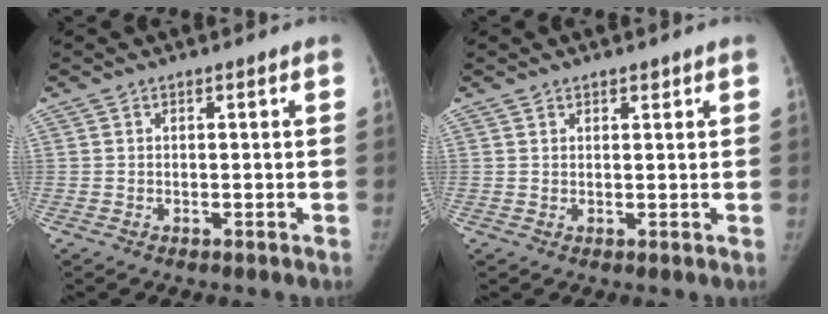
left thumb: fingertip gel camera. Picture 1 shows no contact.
{"total": 1.0, "force": [0.8, 0.6, 0.2], "torque": [0.010, -0.005, 0.010]}